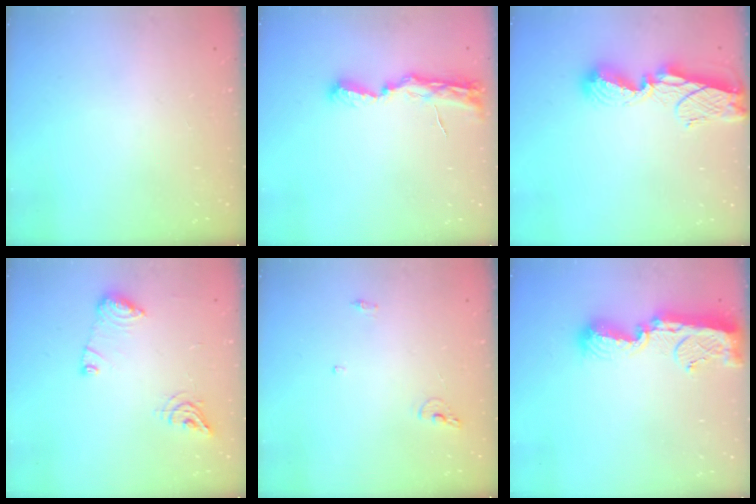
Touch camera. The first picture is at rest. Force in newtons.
{"total": 8.0, "press": 8.0, "slide": 0.7}
{"total": 9.7, "press": 9.7, "slide": 0.9}
{"total": 10.7, "press": 10.6, "slide": 1.1}
{"total": 6.6, "press": 6.6, "slide": 0.7}
{"total": 12.6, "press": 12.5, "slide": 1.0}